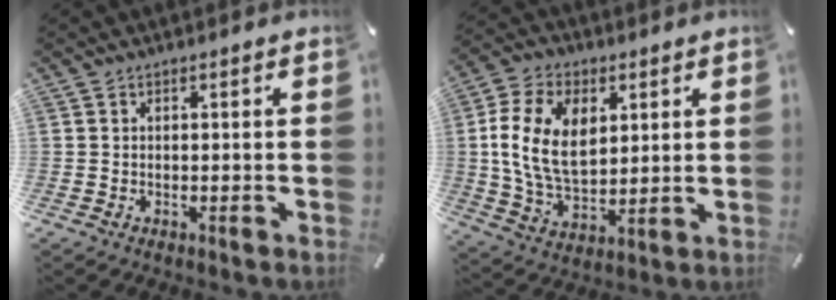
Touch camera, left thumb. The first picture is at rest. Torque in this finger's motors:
{"motor_torque": [1.72, 2.06, 2.17, -0.59, 0.56]}